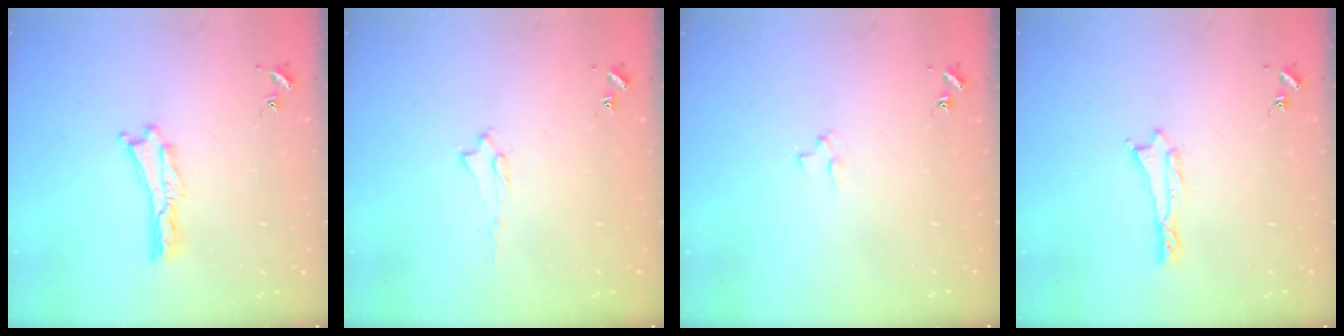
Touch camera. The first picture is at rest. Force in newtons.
{"total": 1.6, "press": 1.6, "slide": 0.2}
{"total": 1.9, "press": 1.9, "slide": 0.2}
{"total": 0.5, "press": 0.5, "slide": 0.2}